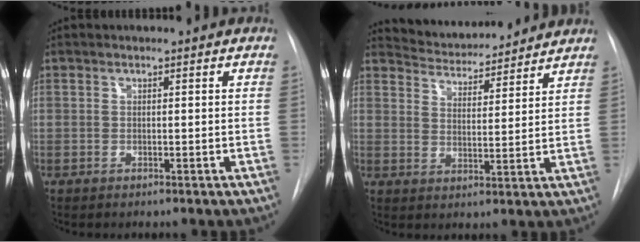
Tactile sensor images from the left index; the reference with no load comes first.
{"total": 10.1, "force": [9.8, 1.6, 2.2], "torque": [-0.038, 0.001, 0.150]}